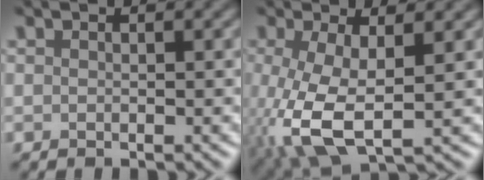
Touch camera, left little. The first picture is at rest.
{"total": 7.2, "force": [-1.1, 2.9, 6.5], "torque": [-0.158, -0.015, -0.019]}